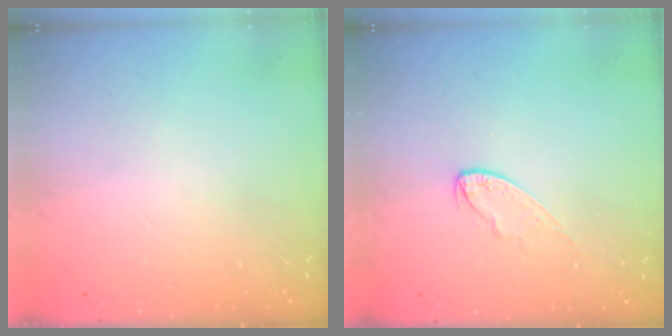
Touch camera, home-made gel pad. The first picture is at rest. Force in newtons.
{"total": 5.5, "press": 5.5, "slide": 0.4}